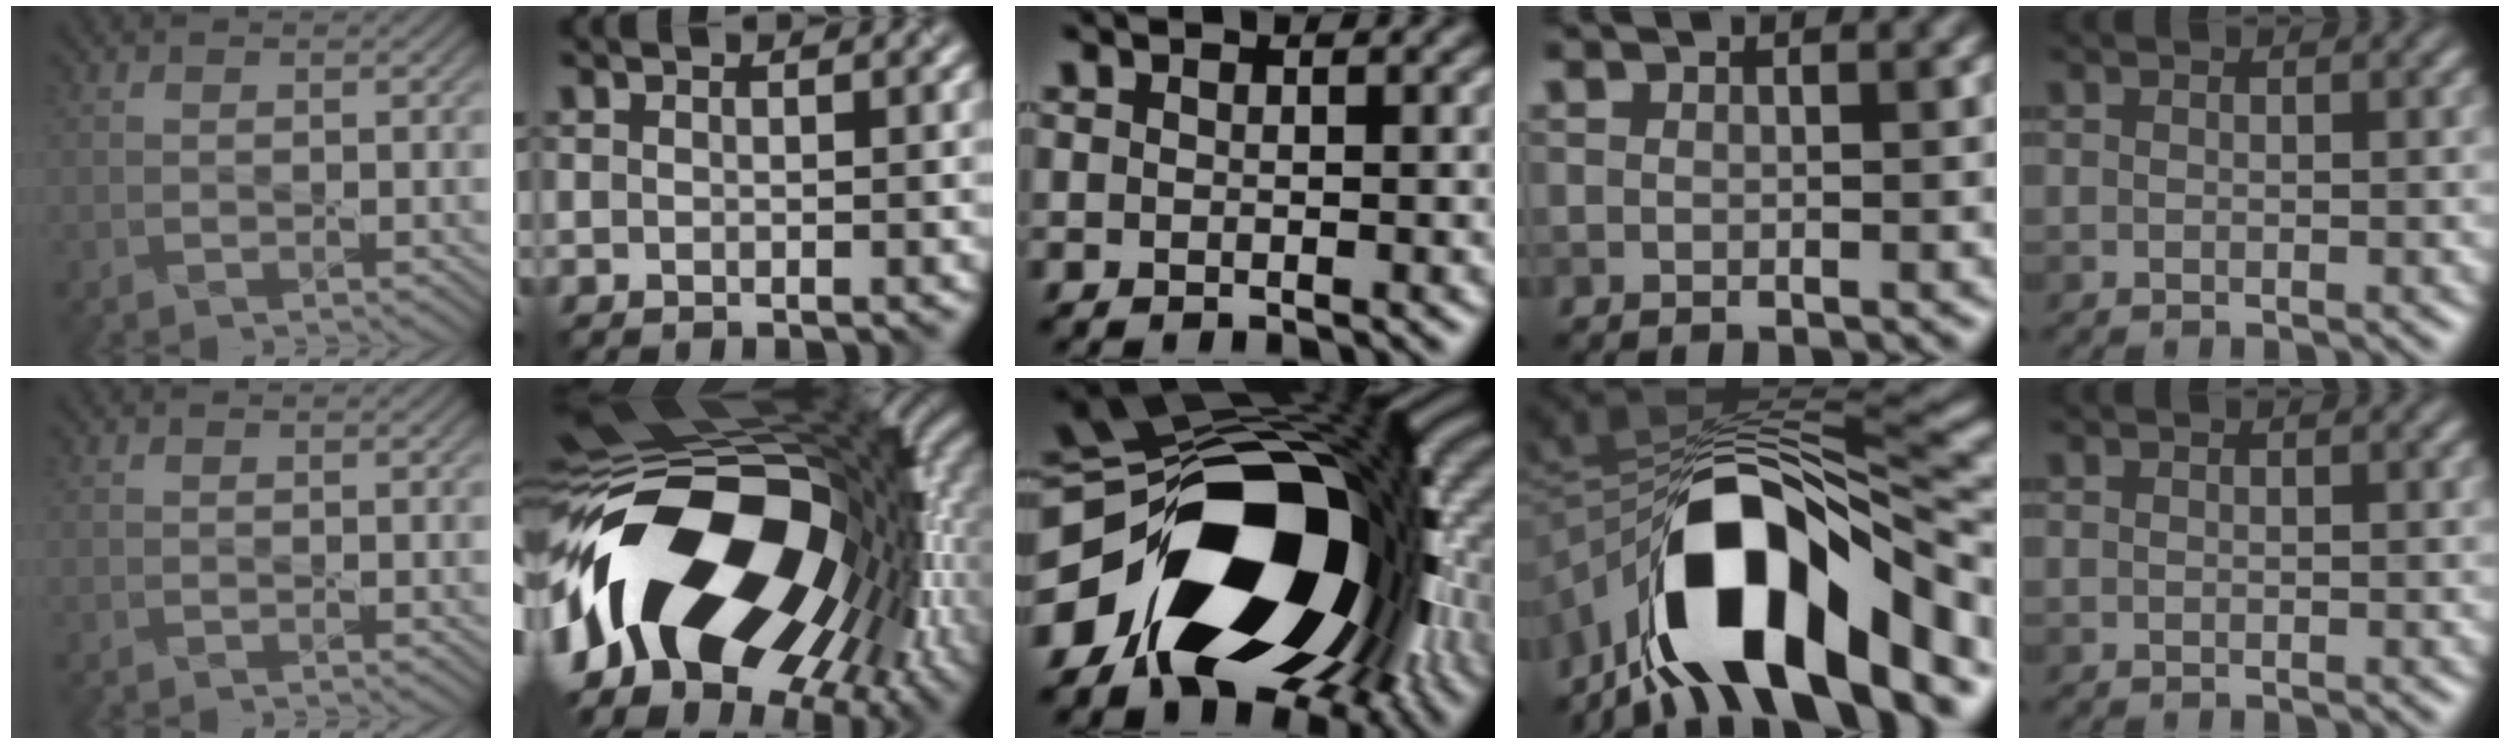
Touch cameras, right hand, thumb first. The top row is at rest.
{"index": {"total": 20.0, "force": [-4.5, 11.1, 16.0], "torque": [-0.294, -0.023, -0.084]}, "middle": {"total": 20.7, "force": [-5.0, 12.0, 16.0], "torque": [-0.307, -0.049, -0.074]}, "ring": {"total": 14.2, "force": [-7.8, 5.7, 10.4], "torque": [-0.161, 0.004, -0.136]}}